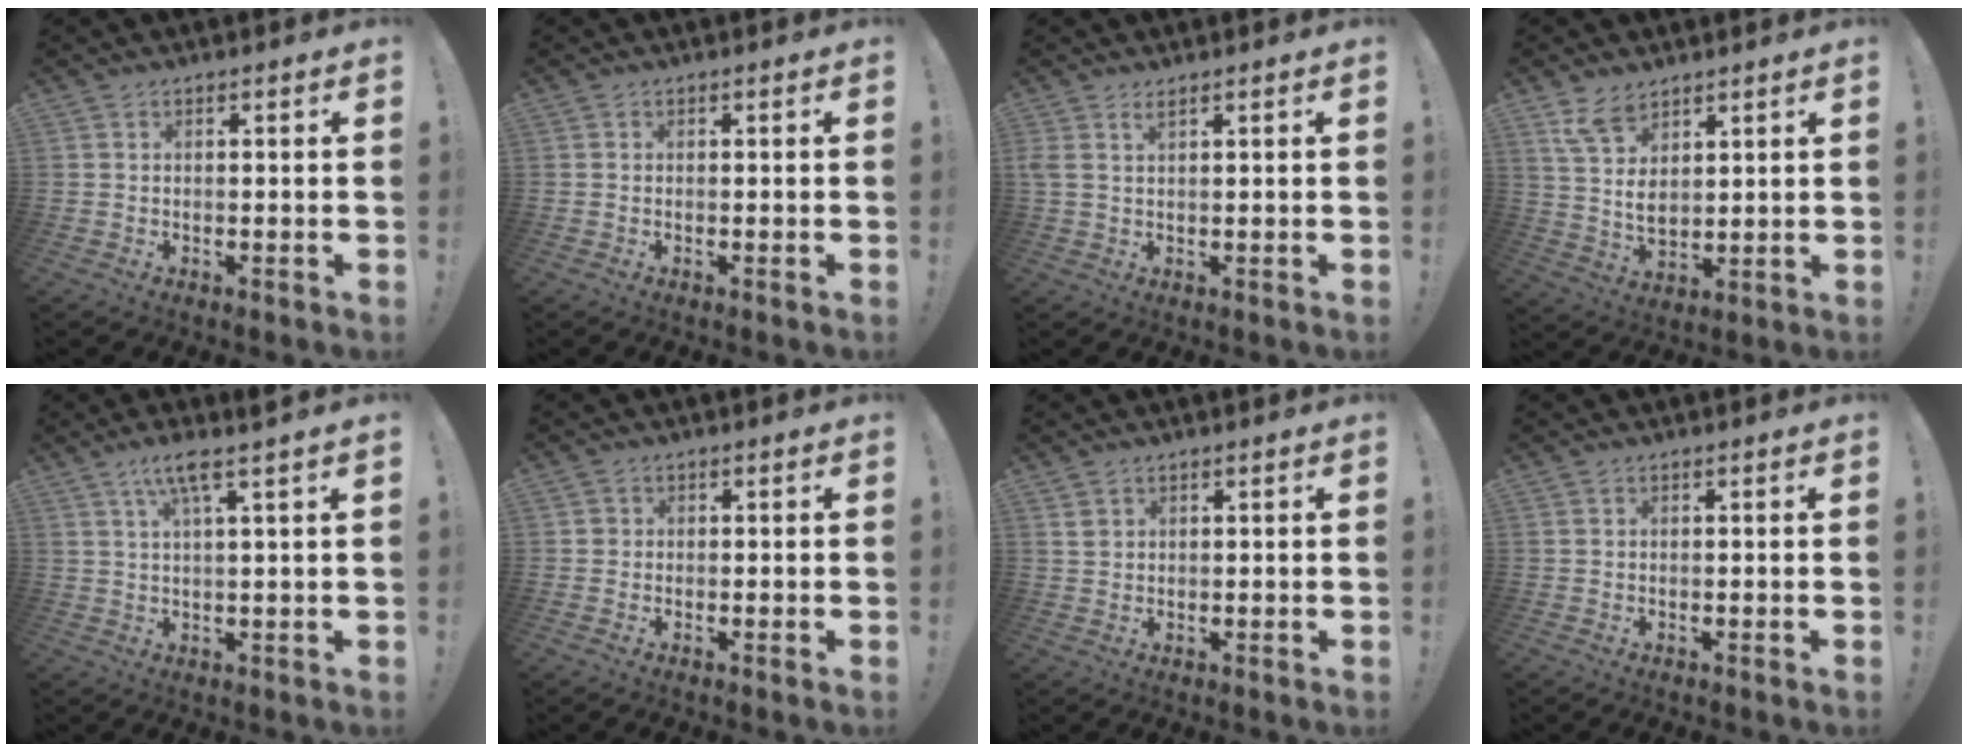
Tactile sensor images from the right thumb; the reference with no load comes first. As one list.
[{"total": 0.0}, {"total": 2.0, "force": [1.3, 0.4, 1.5], "torque": [-0.038, 0.001, 0.026]}, {"total": 9.0, "force": [5.8, 5.1, 4.5], "torque": [-0.086, -0.032, 0.117]}, {"total": 6.0, "force": [3.4, -0.1, 5.0], "torque": [-0.100, -0.008, 0.055]}, {"total": 1.1, "force": [-0.2, 1.1, 0.2], "torque": [-0.010, 0.005, -0.003]}, {"total": 1.8, "force": [1.2, 1.3, 0.6], "torque": [-0.012, -0.002, 0.023]}, {"total": 0.0}]